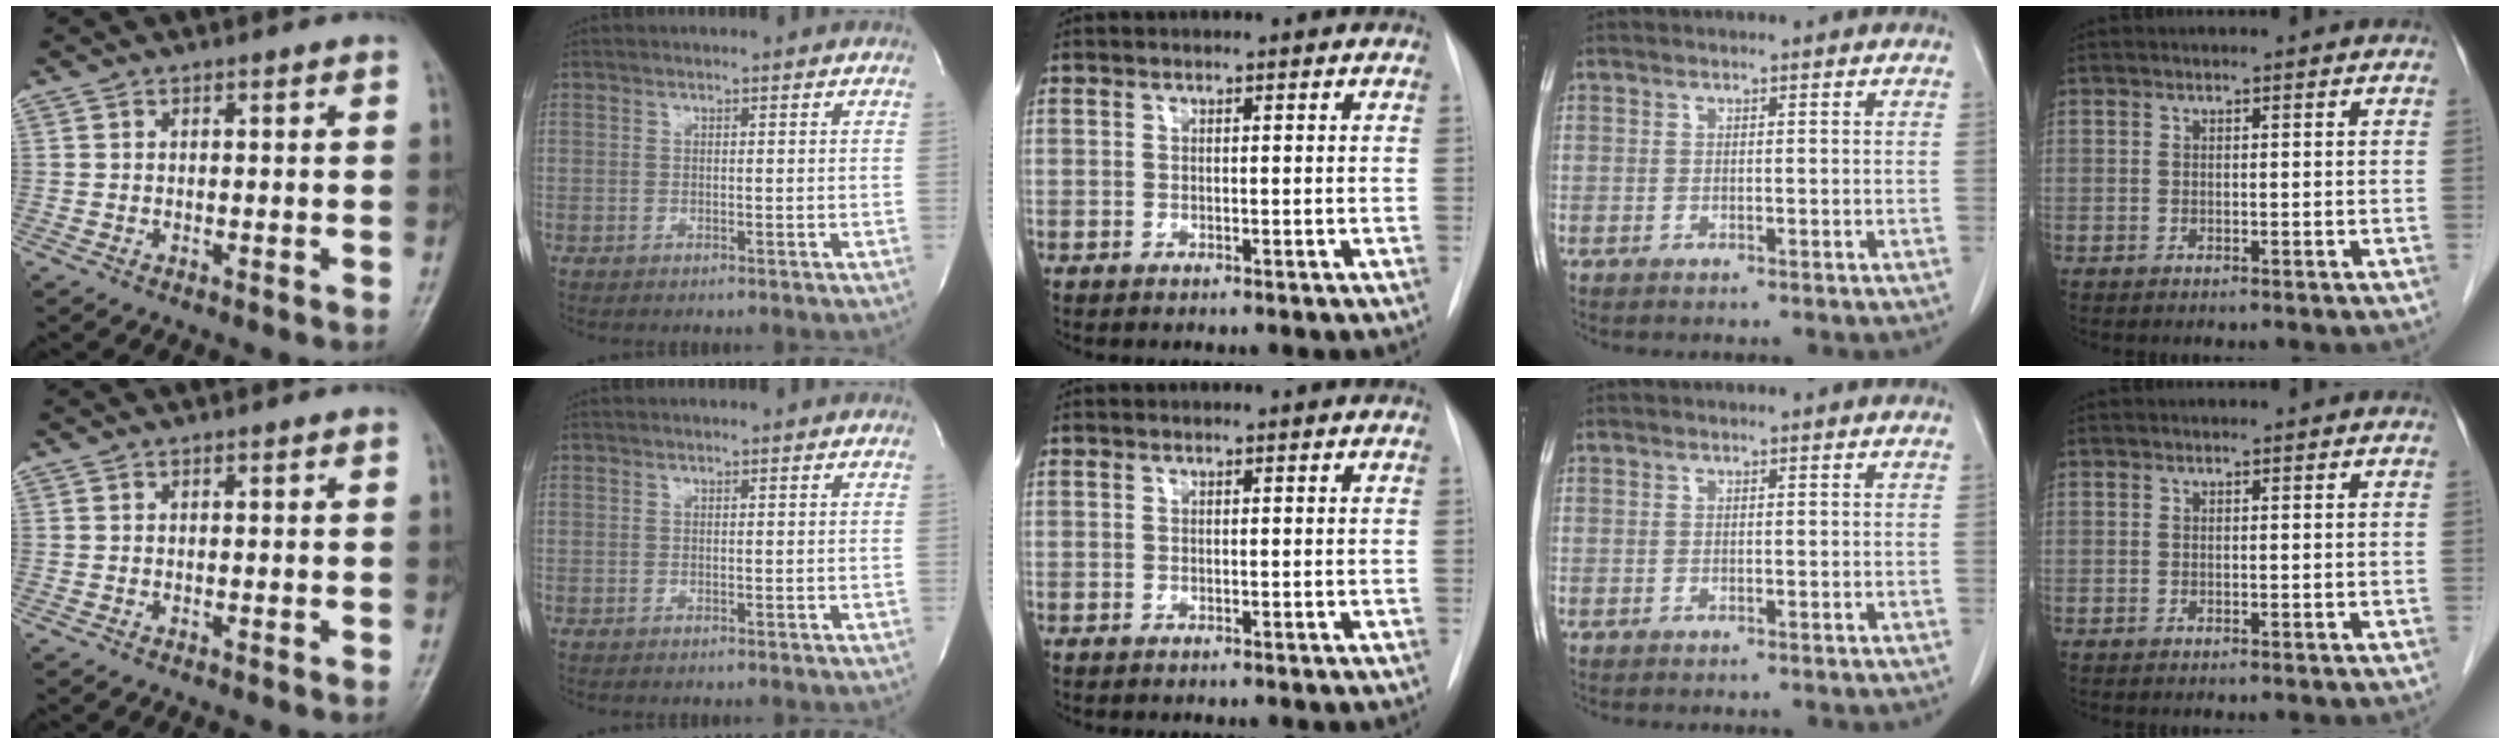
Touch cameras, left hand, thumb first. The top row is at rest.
{}